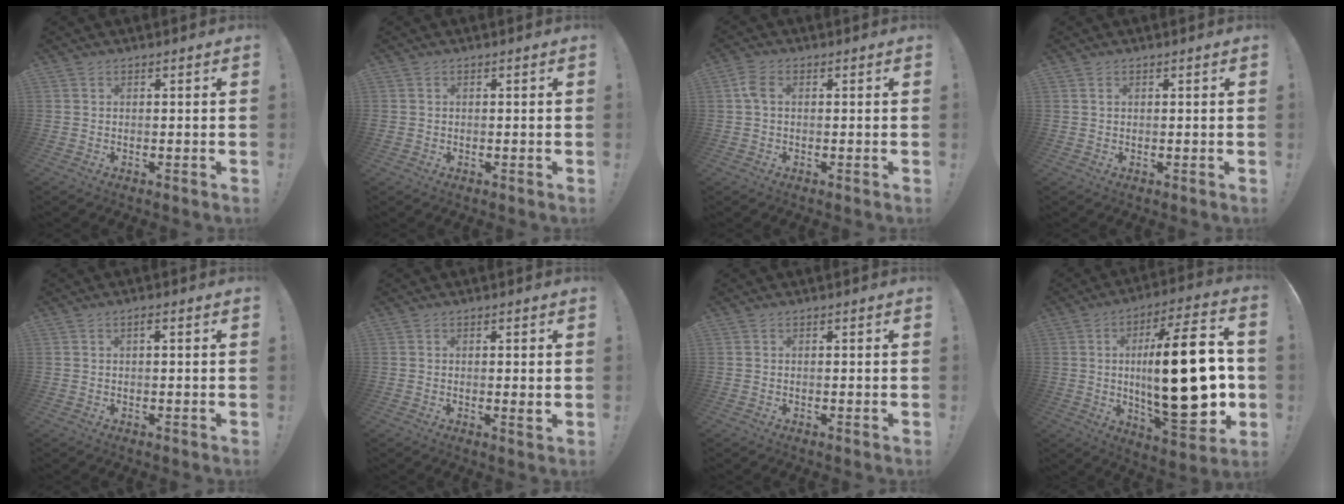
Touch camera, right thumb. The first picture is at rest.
{"total": 0.8, "force": [-0.3, 0.7, 0.1], "torque": [-0.005, 0.005, -0.005]}
{"total": 3.9, "force": [0.5, 2.3, 3.2], "torque": [-0.078, 0.008, 0.009]}
{"total": 0.8, "force": [0.3, 0.7, 0.2], "torque": [-0.001, 0.001, 0.004]}
{"total": 1.1, "force": [0.2, 0.0, 1.1], "torque": [-0.017, 0.000, 0.001]}
{"total": 1.6, "force": [0.2, 0.2, 1.6], "torque": [-0.018, -0.006, 0.000]}
{"total": 0.0}
{"total": 30.4, "force": [-0.2, 10.2, 28.6], "torque": [-0.468, -0.009, -0.003]}